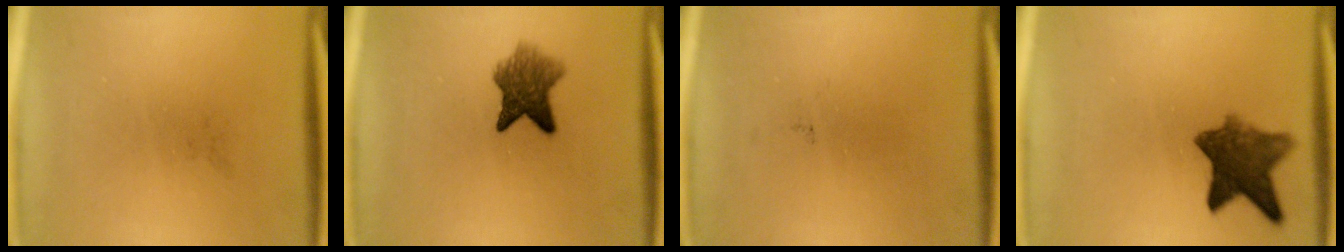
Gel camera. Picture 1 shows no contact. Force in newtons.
{"total": 6.4}
{"total": 0.0}
{"total": 8.2}